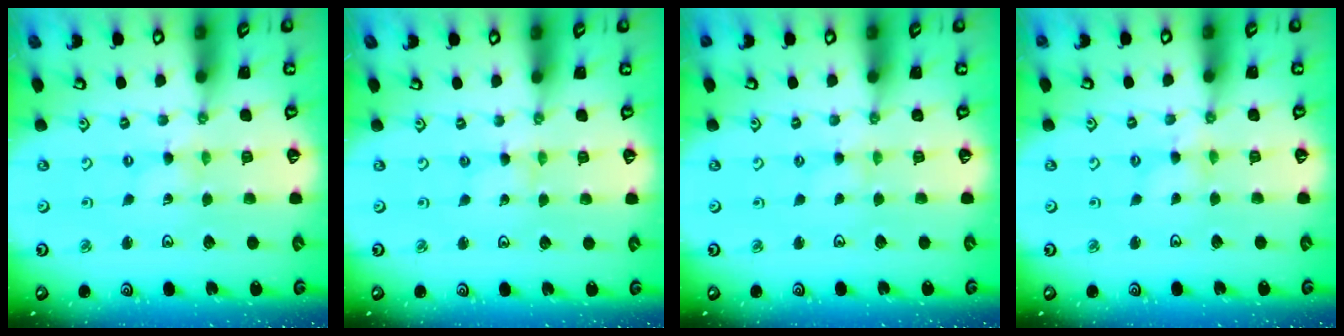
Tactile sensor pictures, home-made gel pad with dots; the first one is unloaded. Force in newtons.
{"total": 0.9, "press": 0.8, "slide": 0.1}
{"total": 1.1, "press": 1.1, "slide": 0.3}
{"total": 1.6, "press": 1.6, "slide": 0.2}